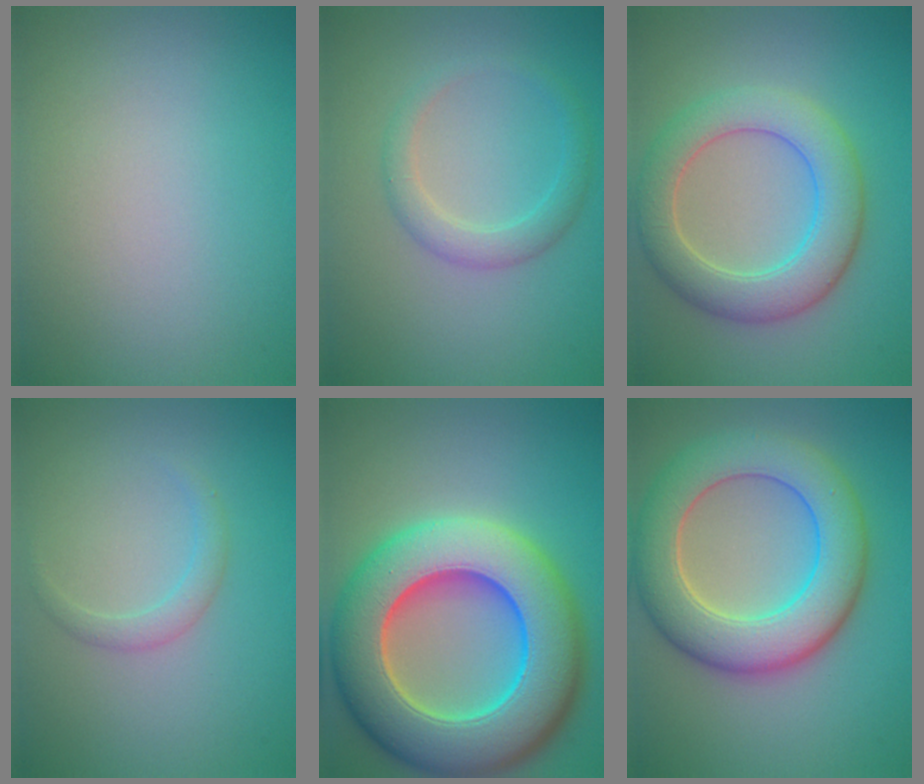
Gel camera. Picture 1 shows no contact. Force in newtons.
{"total": 2.3, "press": 2.3, "slide": 0.0}
{"total": 6.3, "press": 6.3, "slide": 0.2}
{"total": 1.4, "press": 1.4, "slide": 0.0}
{"total": 13.9, "press": 13.8, "slide": 0.8}
{"total": 8.7, "press": 8.7, "slide": 0.7}